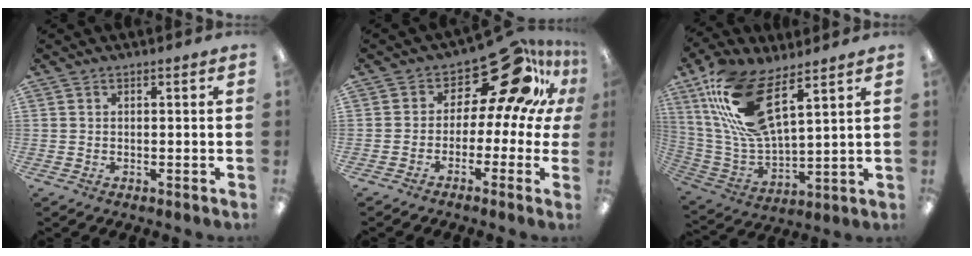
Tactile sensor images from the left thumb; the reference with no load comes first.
{"total": 17.8, "force": [10.9, 8.0, 11.5], "torque": [-0.170, -0.079, 0.182]}
{"total": 19.4, "force": [10.9, 7.7, 14.1], "torque": [-0.306, -0.036, 0.194]}